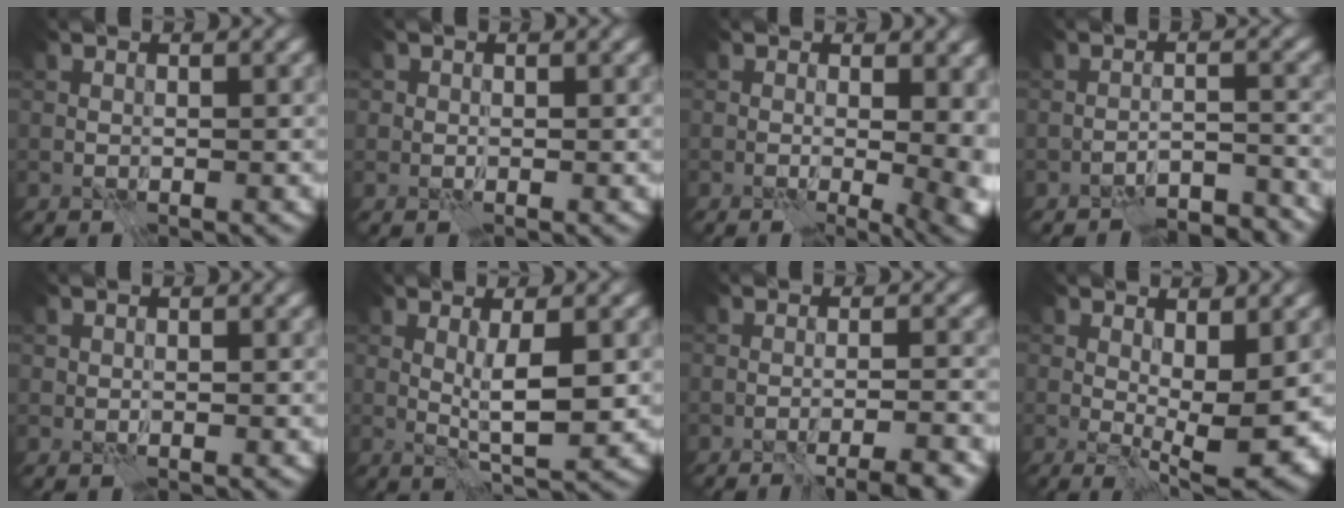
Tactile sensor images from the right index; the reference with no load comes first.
{"total": 0.7, "force": [0.3, 0.6, -0.1], "torque": [0.004, -0.006, 0.003]}
{"total": 6.2, "force": [-0.2, 3.0, 5.4], "torque": [-0.044, -0.010, 0.005]}
{"total": 6.0, "force": [-5.9, 0.8, 1.0], "torque": [-0.012, 0.002, -0.082]}
{"total": 0.0}
{"total": 3.6, "force": [0.2, 0.3, 3.5], "torque": [-0.063, -0.005, 0.005]}
{"total": 4.9, "force": [-3.9, 0.6, 3.0], "torque": [-0.030, 0.006, -0.050]}
{"total": 6.7, "force": [0.5, 1.9, 6.4], "torque": [-0.102, -0.011, 0.011]}